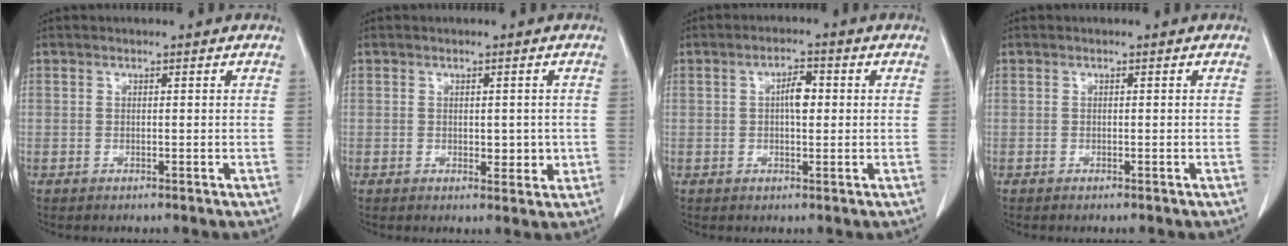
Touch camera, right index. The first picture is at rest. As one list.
[{"total": 3.0, "force": [-0.2, 1.8, 2.4], "torque": [-0.023, -0.002, 0.003]}, {"total": 3.5, "force": [0.3, 1.6, 3.1], "torque": [-0.052, 0.008, 0.005]}, {"total": 0.0}]